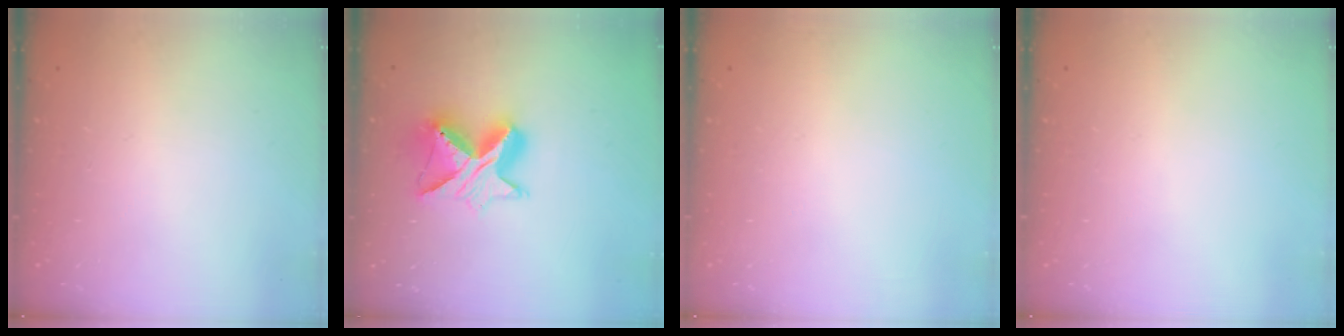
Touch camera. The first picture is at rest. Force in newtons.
{"total": 11.8, "press": 11.7, "slide": 1.1}
{"total": 0.0}
{"total": 0.0}